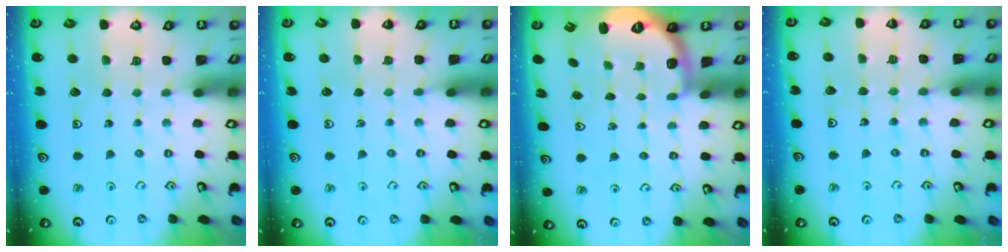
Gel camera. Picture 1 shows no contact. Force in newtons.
{"total": 2.7, "press": 2.7, "slide": 0.4}
{"total": 2.7, "press": 1.6, "slide": 2.2}
{"total": 5.8, "press": 5.7, "slide": 0.8}